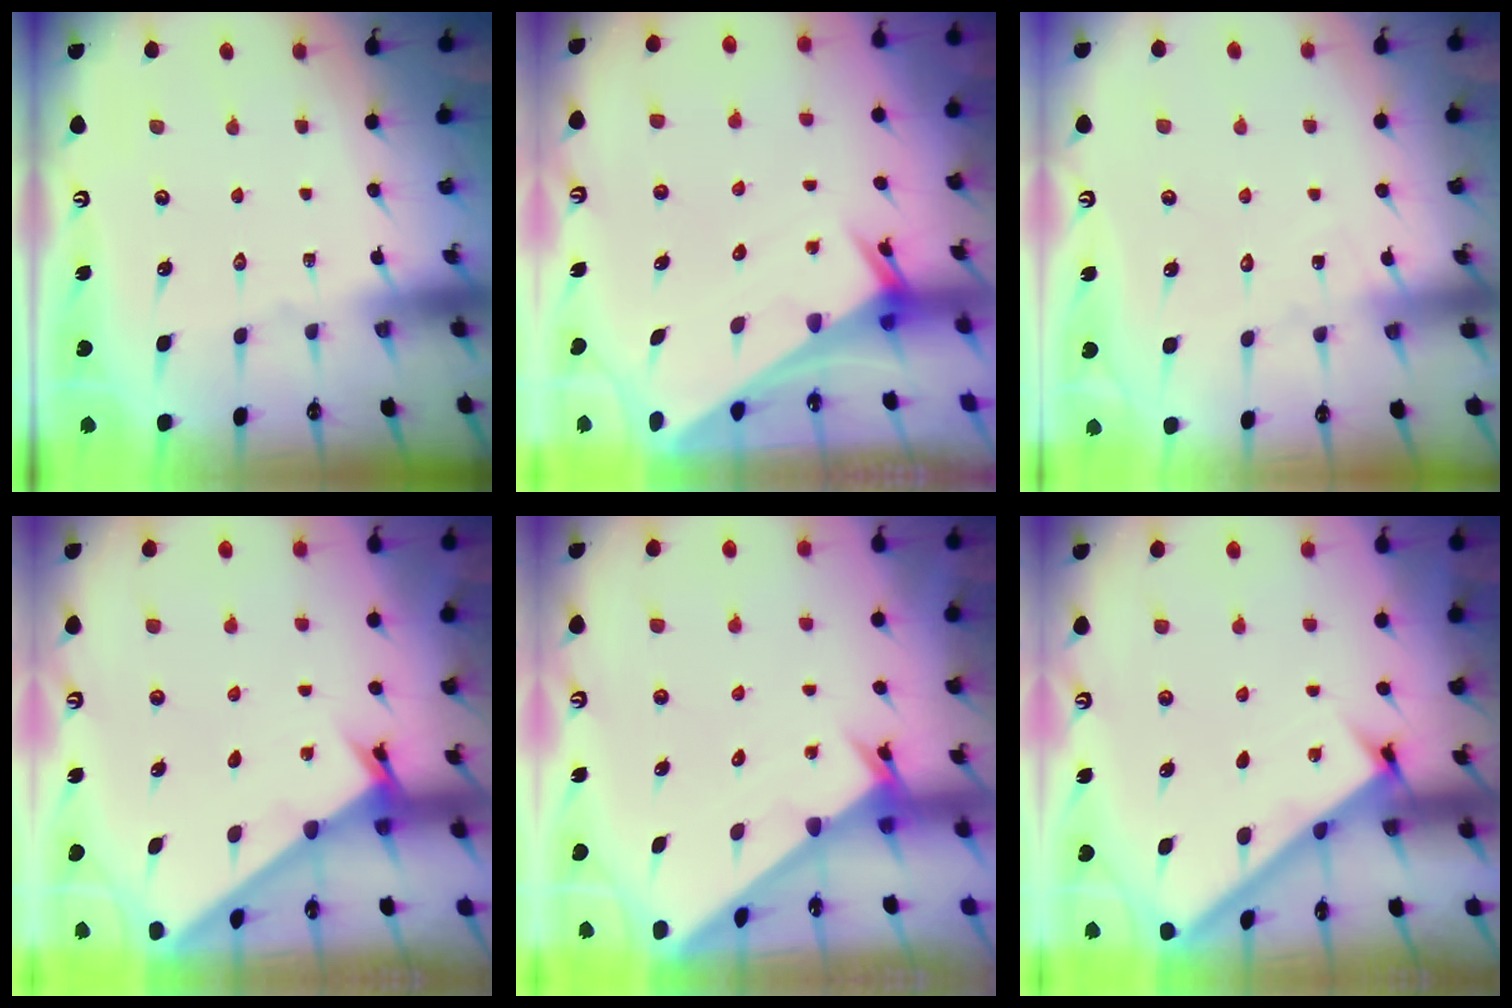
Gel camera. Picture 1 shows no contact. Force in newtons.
{"total": 3.0, "press": 2.9, "slide": 0.3}
{"total": 8.0, "press": 8.0, "slide": 0.6}
{"total": 1.4, "press": 1.4, "slide": 0.1}
{"total": 2.0, "press": 2.0, "slide": 0.1}
{"total": 2.6, "press": 2.6, "slide": 0.3}